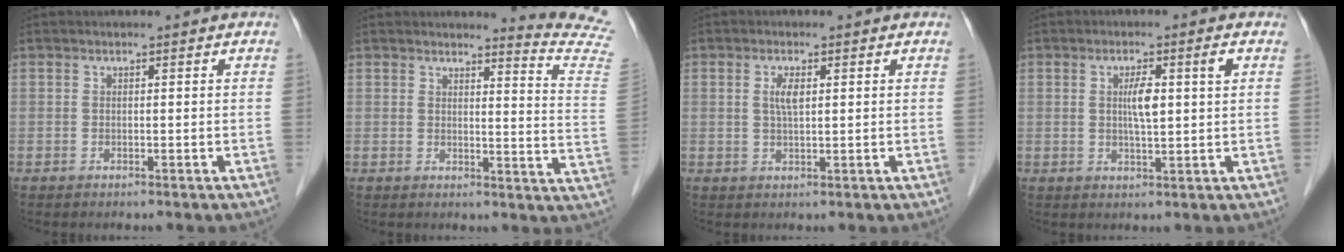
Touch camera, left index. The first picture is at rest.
{"total": 9.8, "force": [9.6, -1.8, 0.8], "torque": [-0.014, -0.116, 0.088]}
{"total": 2.5, "force": [0.6, 0.6, 2.3], "torque": [-0.049, 0.000, 0.013]}
{"total": 5.4, "force": [1.1, 0.4, 5.2], "torque": [-0.096, 0.012, 0.022]}